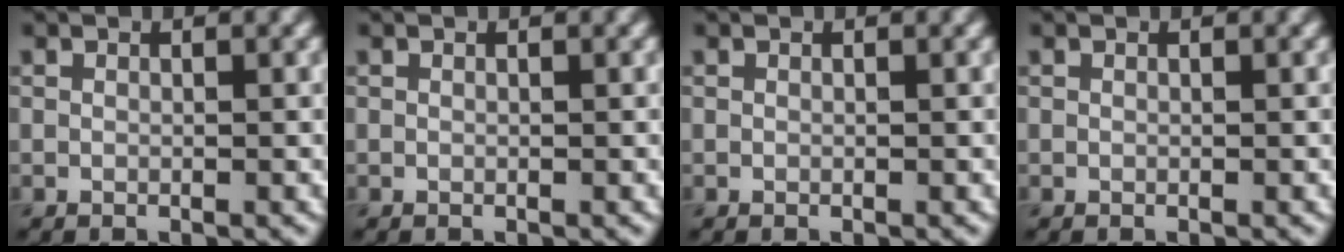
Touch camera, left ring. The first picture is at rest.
{"total": 0.0}
{"total": 0.0}
{"total": 0.0}